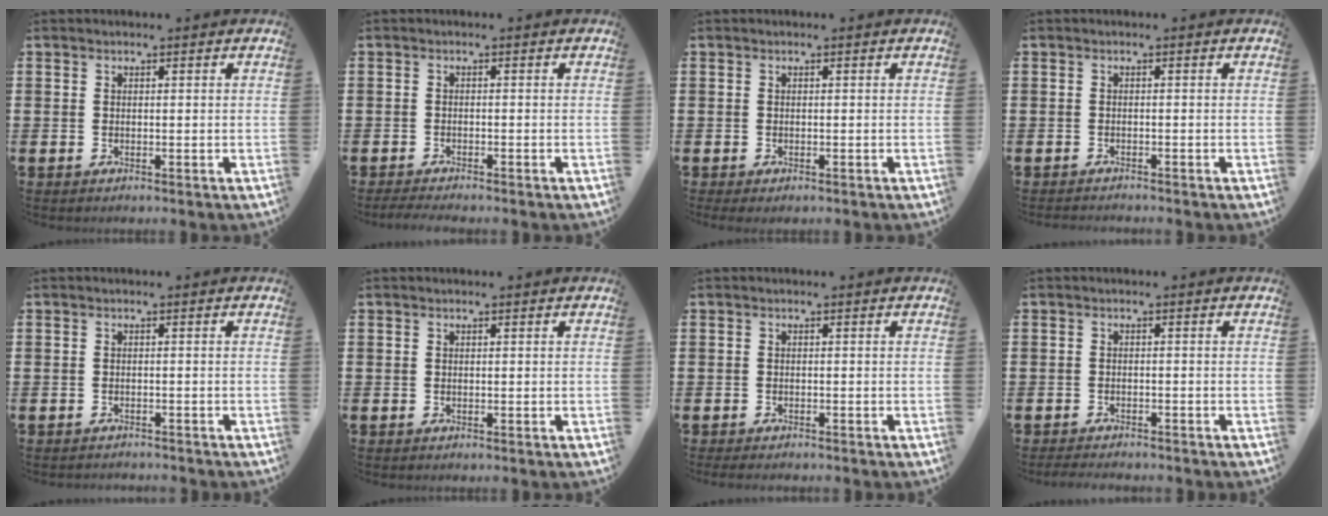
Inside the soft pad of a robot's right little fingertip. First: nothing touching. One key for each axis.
{"total": 1.1, "fx": -1.0, "fy": 0.0, "fz": 0.4, "tx": -0.009, "ty": 0.000, "tz": -0.020}
{"total": 0.0}
{"total": 0.7, "fx": -0.7, "fy": 0.0, "fz": 0.0, "tx": -0.001, "ty": -0.002, "tz": -0.013}
{"total": 0.7, "fx": -0.7, "fy": 0.0, "fz": -0.1, "tx": 0.000, "ty": -0.001, "tz": -0.015}
{"total": 0.0}
{"total": 0.6, "fx": -0.5, "fy": 0.1, "fz": 0.3, "tx": -0.006, "ty": -0.003, "tz": -0.010}
{"total": 1.2, "fx": -1.2, "fy": 0.1, "fz": 0.2, "tx": -0.007, "ty": 0.002, "tz": -0.024}